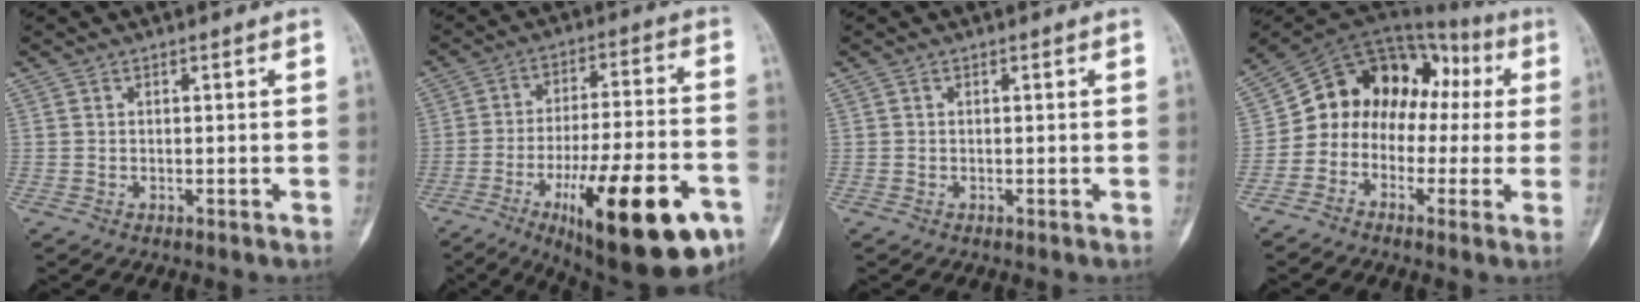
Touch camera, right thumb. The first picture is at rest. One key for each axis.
{"total": 25.6, "fx": -11.6, "fy": 7.7, "fz": 21.5, "tx": -0.287, "ty": 0.046, "tz": -0.165}
{"total": 0.0}
{"total": 14.4, "fx": -0.6, "fy": 11.6, "fz": 8.4, "tx": -0.086, "ty": 0.077, "tz": -0.023}